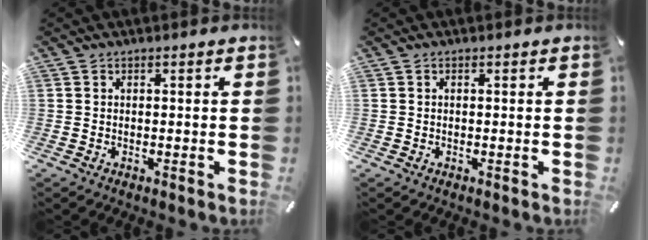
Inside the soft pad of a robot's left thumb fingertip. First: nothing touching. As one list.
[{"total": 0.0}]